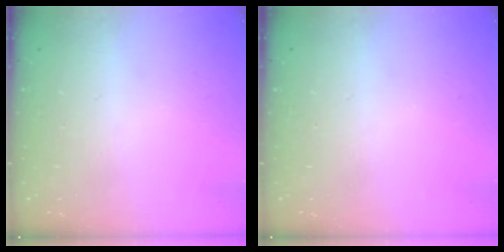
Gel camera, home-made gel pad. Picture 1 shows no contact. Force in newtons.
{"total": 0.0}